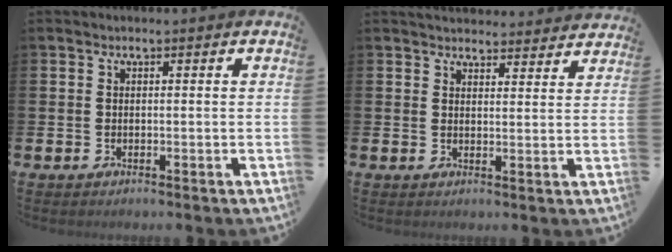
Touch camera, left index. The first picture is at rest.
{"total": 3.9, "force": [3.9, 0.7, 0.2], "torque": [-0.003, -0.023, 0.070]}